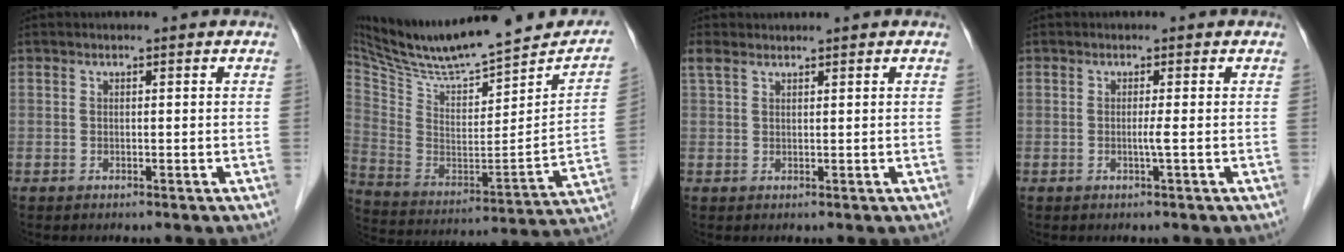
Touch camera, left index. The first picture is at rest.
{"total": 26.2, "force": [22.4, 5.4, 12.6], "torque": [-0.206, -0.015, 0.343]}
{"total": 2.1, "force": [1.9, 0.6, 0.8], "torque": [-0.024, 0.024, 0.041]}
{"total": 1.2, "force": [-0.2, -0.5, 1.0], "torque": [-0.012, -0.001, -0.008]}